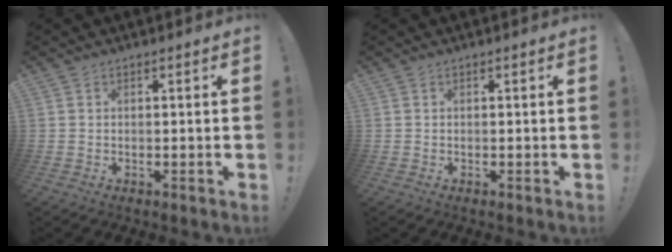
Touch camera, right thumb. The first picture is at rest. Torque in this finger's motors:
{"motor_torque": [0.00, 0.00, 0.00, 0.00, 0.08]}